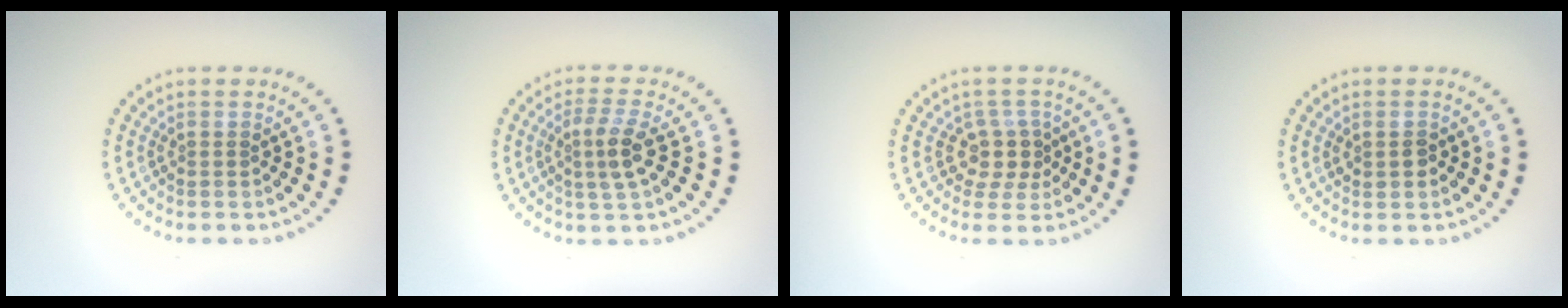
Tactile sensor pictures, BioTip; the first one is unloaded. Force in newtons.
{"total": 2.9, "press": 2.6, "slide": 1.4}
{"total": 2.6, "press": 2.0, "slide": 1.7}
{"total": 1.3, "press": 1.3, "slide": 0.1}